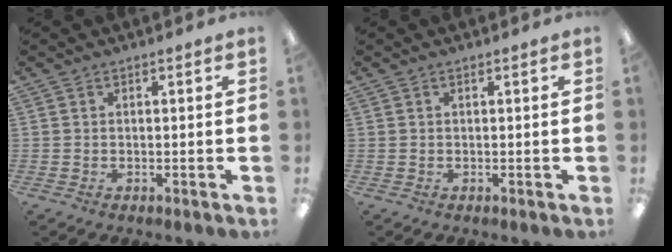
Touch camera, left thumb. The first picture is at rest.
{"total": 0.0}